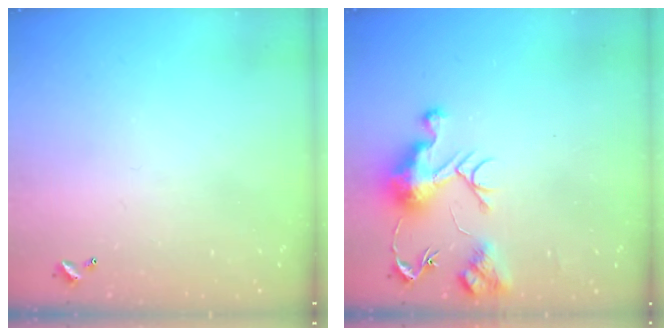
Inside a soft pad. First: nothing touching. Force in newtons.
{"total": 9.4, "press": 9.4, "slide": 0.7}